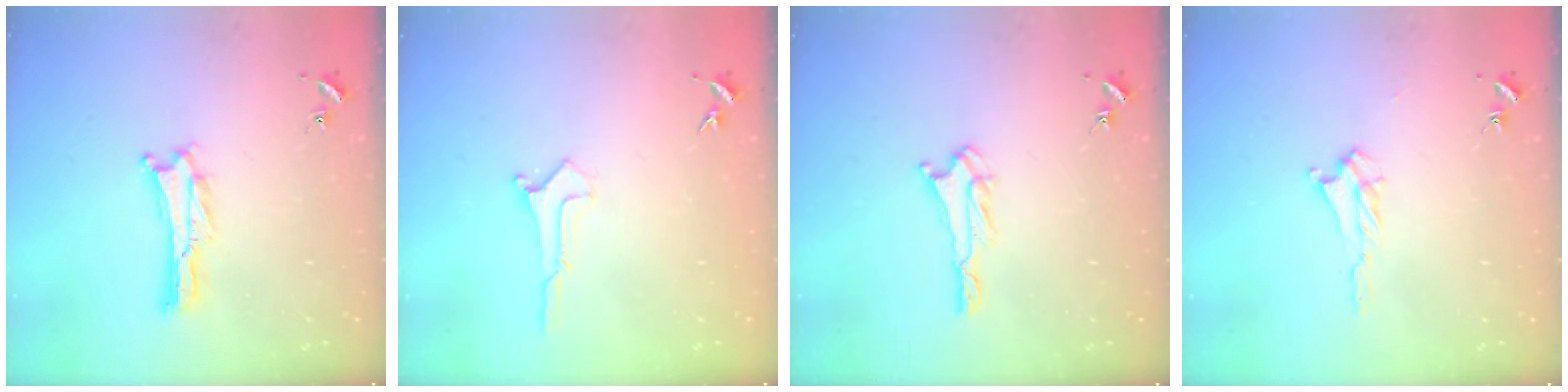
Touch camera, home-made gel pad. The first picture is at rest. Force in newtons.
{"total": 0.5, "press": 0.5, "slide": 0.1}
{"total": 1.7, "press": 1.6, "slide": 0.2}
{"total": 2.4, "press": 2.4, "slide": 0.5}